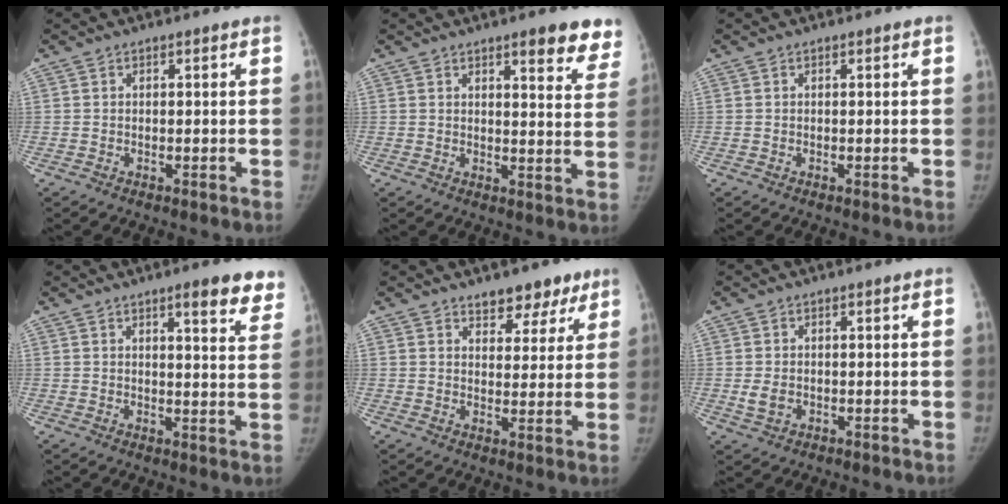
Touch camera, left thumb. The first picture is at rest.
{"total": 10.0, "force": [7.4, 2.7, 6.2], "torque": [-0.037, -0.037, 0.080]}
{"total": 0.0}
{"total": 8.6, "force": [6.1, 2.0, 5.8], "torque": [-0.044, -0.030, 0.071]}
{"total": 7.2, "force": [5.2, 4.0, 2.9], "torque": [0.005, -0.026, 0.074]}
{"total": 2.6, "force": [-0.4, 1.9, 1.7], "torque": [-0.029, -0.002, -0.002]}